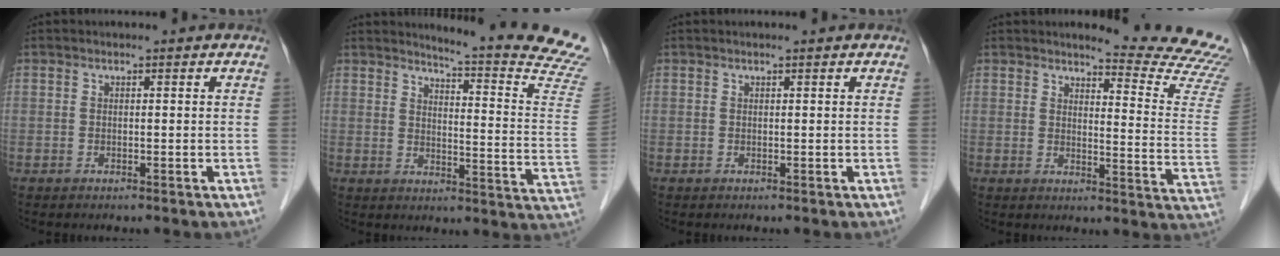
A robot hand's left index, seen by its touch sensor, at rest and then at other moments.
{"total": 20.2, "force": [19.0, -1.8, 6.7], "torque": [-0.099, -0.146, 0.209]}
{"total": 0.9, "force": [0.8, -0.1, 0.5], "torque": [-0.009, 0.010, 0.014]}
{"total": 15.7, "force": [15.2, -1.2, 3.6], "torque": [-0.043, -0.144, 0.153]}